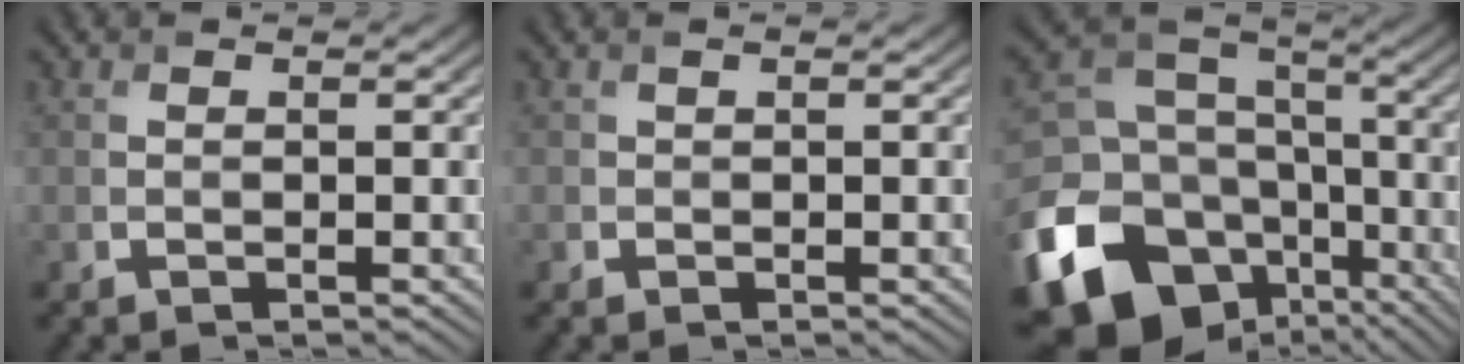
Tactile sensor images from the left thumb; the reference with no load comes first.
{"total": 0.6, "force": [-0.1, 0.1, -0.6], "torque": [0.017, -0.002, -0.004]}
{"total": 20.8, "force": [-9.6, 16.5, 8.3], "torque": [-0.208, -0.075, -0.152]}